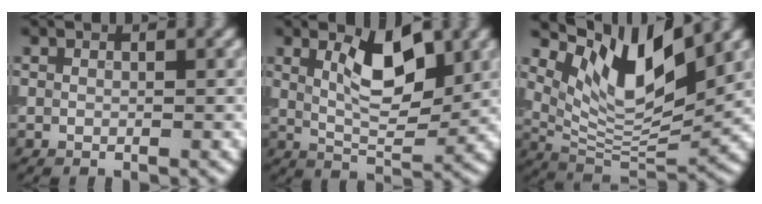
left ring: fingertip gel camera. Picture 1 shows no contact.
{"total": 5.2, "force": [1.9, 2.1, 4.4], "torque": [-0.073, -0.002, 0.032]}
{"total": 9.1, "force": [5.1, 3.2, 6.9], "torque": [-0.125, -0.011, 0.098]}